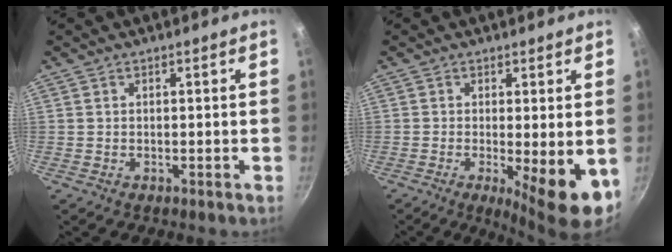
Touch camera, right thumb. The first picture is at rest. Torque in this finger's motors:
{"motor_torque": [-0.44, 1.05, 0.92, -0.05, 0.10]}